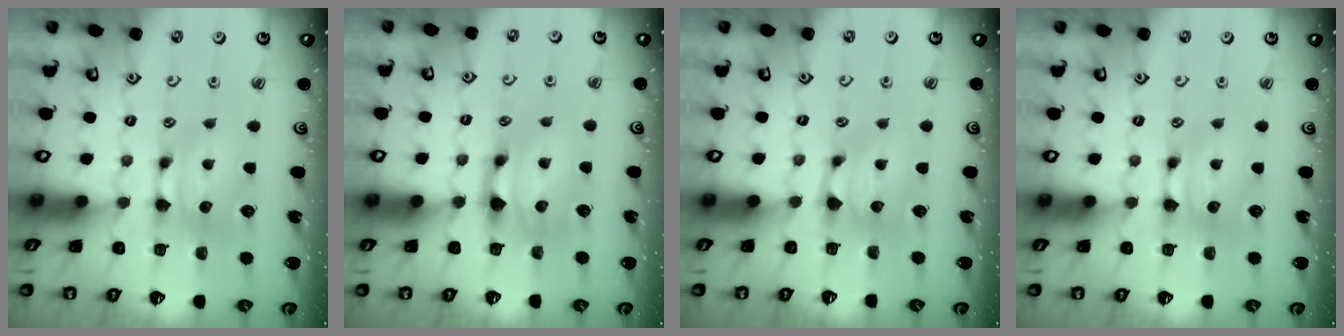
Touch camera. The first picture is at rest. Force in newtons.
{"total": 2.3, "press": 1.8, "slide": 1.4}
{"total": 0.8, "press": 0.2, "slide": 0.8}
{"total": 0.0}